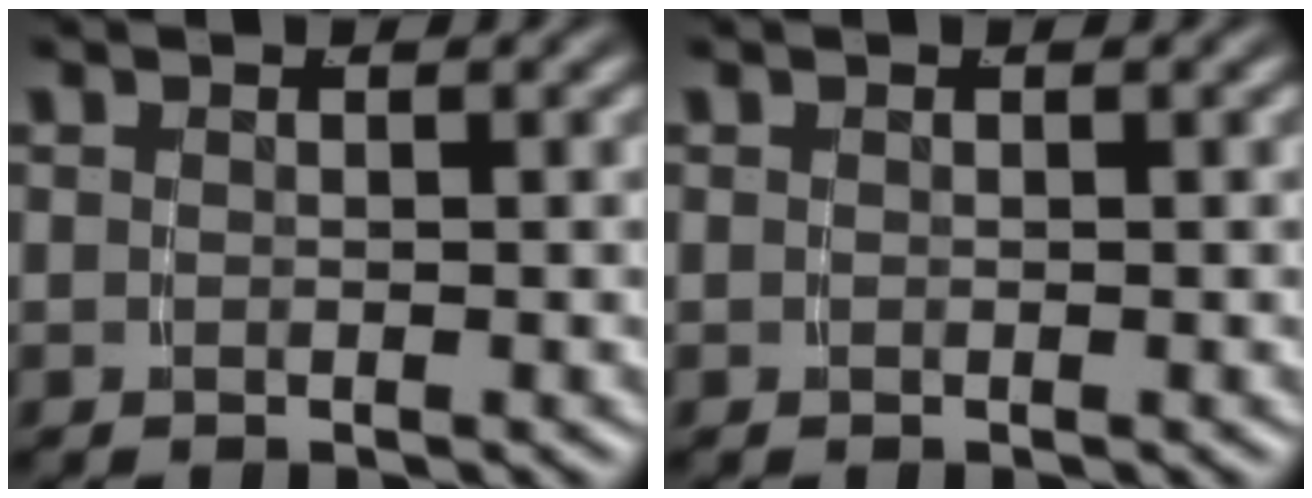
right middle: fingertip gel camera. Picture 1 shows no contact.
{"total": 0.0}